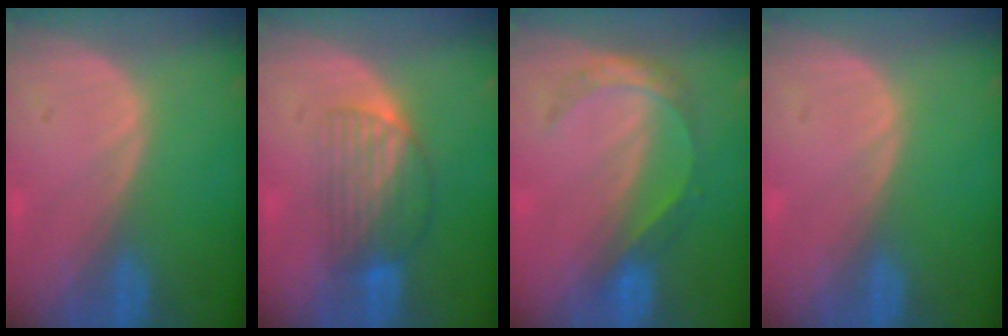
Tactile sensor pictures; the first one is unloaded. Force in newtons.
{"total": 6.6, "press": 5.8, "slide": 3.3}
{"total": 5.6, "press": 4.8, "slide": 2.9}
{"total": 0.0}